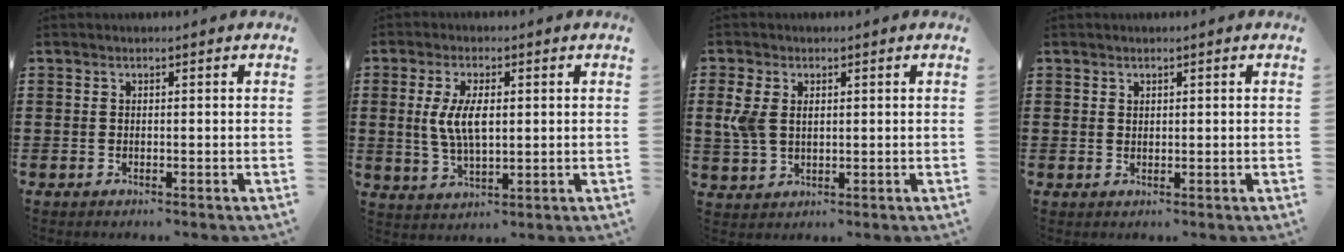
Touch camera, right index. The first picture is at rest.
{"total": 6.1, "force": [0.7, 2.7, 5.5], "torque": [-0.122, 0.003, 0.007]}
{"total": 4.0, "force": [1.2, 2.6, 2.8], "torque": [-0.078, 0.004, 0.016]}
{"total": 0.7, "force": [0.5, 0.4, -0.1], "torque": [0.001, 0.002, 0.012]}